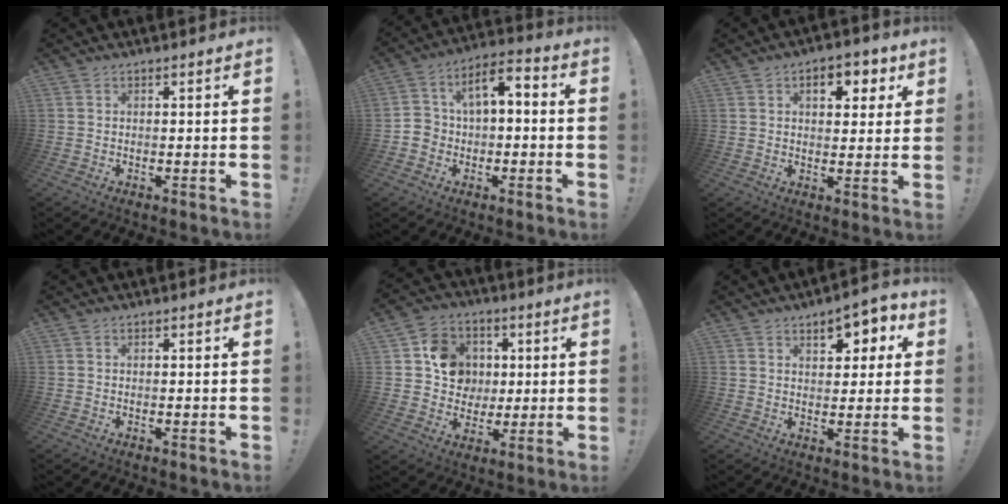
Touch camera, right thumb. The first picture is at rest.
{"total": 7.9, "force": [-1.9, 6.1, 4.7], "torque": [-0.067, 0.021, -0.035]}
{"total": 7.3, "force": [2.7, 4.4, 5.1], "torque": [-0.046, -0.009, 0.037]}
{"total": 0.0}
{"total": 12.7, "force": [2.0, 11.6, 4.9], "torque": [-0.062, 0.007, 0.049]}
{"total": 8.0, "force": [3.7, 4.5, 5.4], "torque": [-0.051, -0.018, 0.059]}